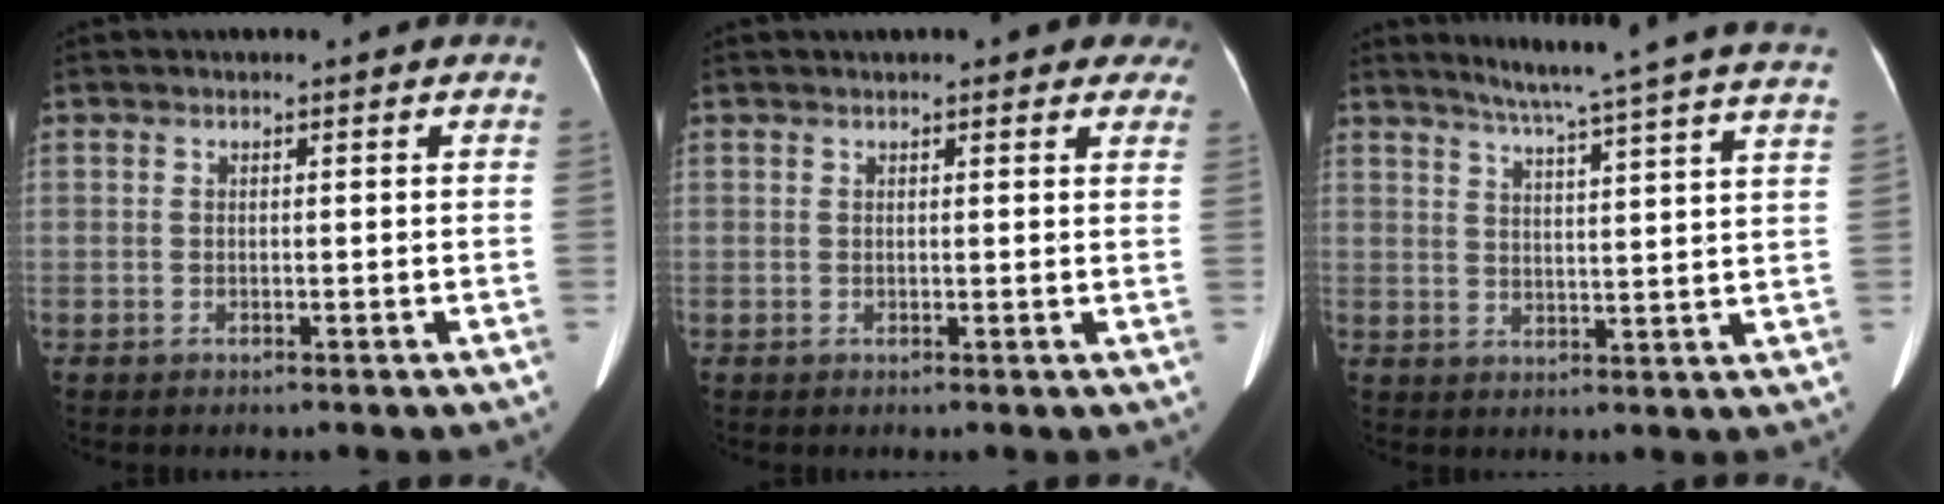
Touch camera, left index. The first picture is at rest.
{"total": 8.1, "force": [6.5, 2.6, 4.1], "torque": [-0.034, 0.015, 0.066]}
{"total": 19.0, "force": [16.8, -1.9, 8.6], "torque": [-0.139, -0.045, 0.207]}